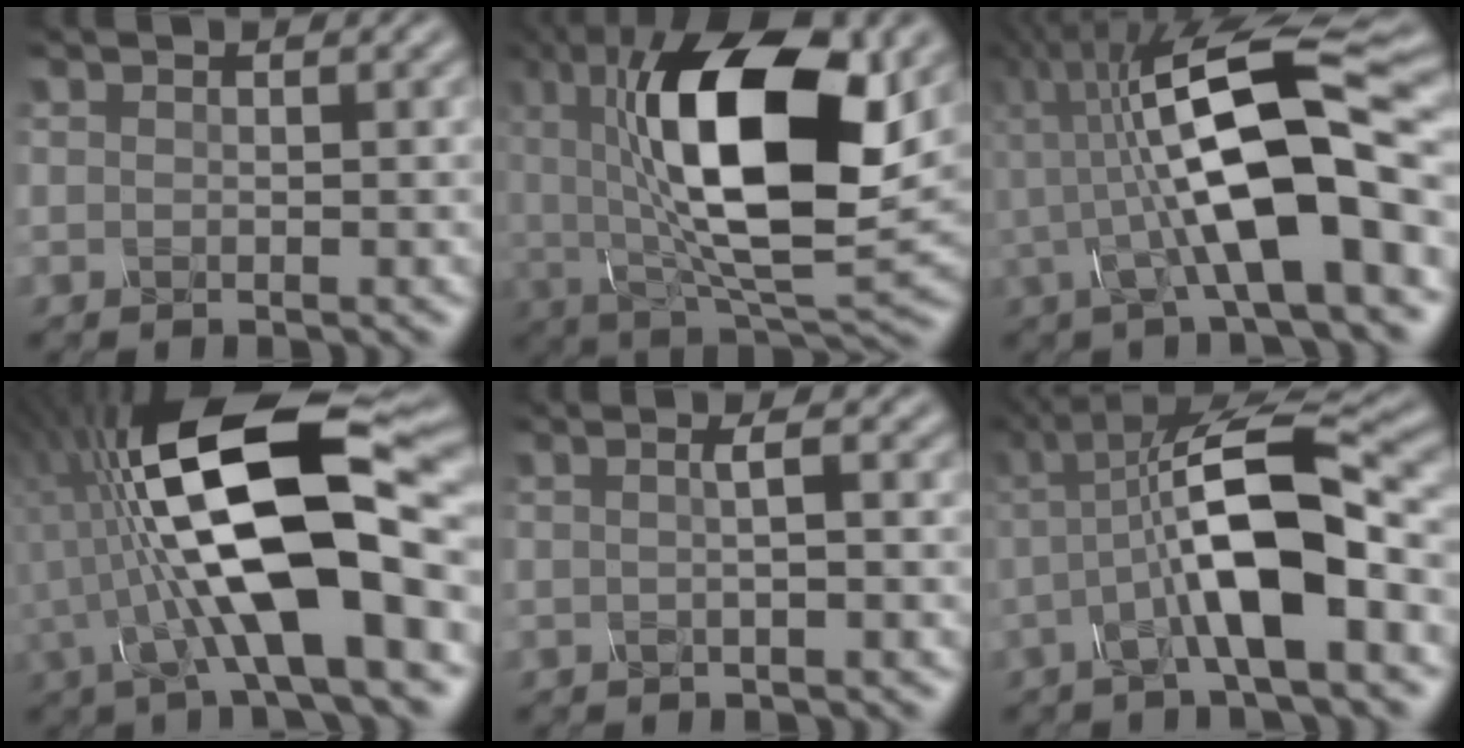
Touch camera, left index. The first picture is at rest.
{"total": 15.3, "force": [3.1, 6.1, 13.7], "torque": [-0.234, -0.003, 0.044]}
{"total": 13.7, "force": [-0.5, 3.7, 13.2], "torque": [-0.214, 0.022, -0.018]}
{"total": 14.9, "force": [-1.5, 5.2, 13.8], "torque": [-0.238, 0.017, -0.044]}
{"total": 2.0, "force": [-0.1, 0.6, 1.9], "torque": [-0.024, -0.001, -0.009]}
{"total": 10.0, "force": [-1.0, 2.7, 9.6], "torque": [-0.162, 0.016, -0.023]}